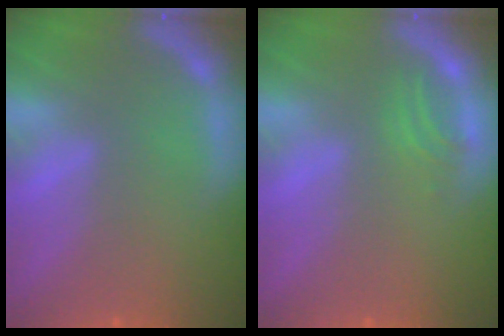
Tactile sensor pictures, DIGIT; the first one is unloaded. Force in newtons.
{"total": 1.5}